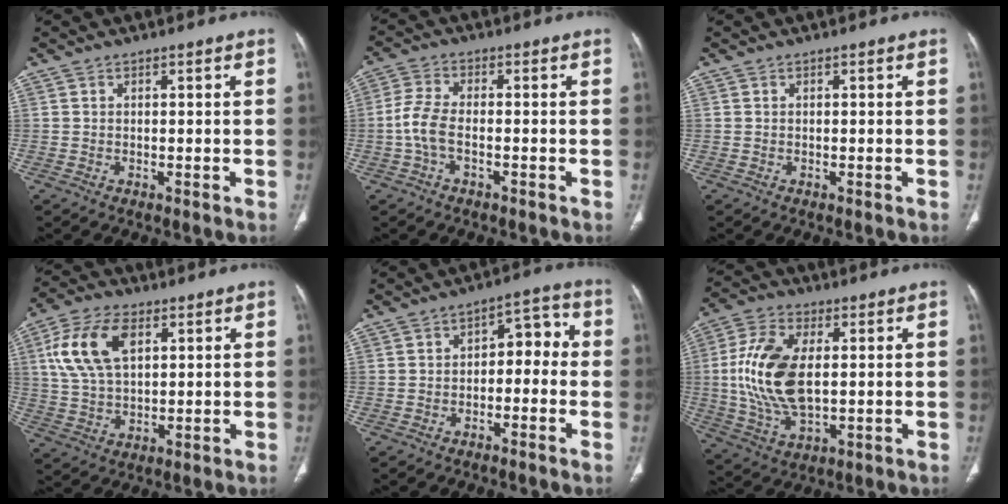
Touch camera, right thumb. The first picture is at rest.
{"total": 5.4, "force": [-1.4, 2.7, 4.5], "torque": [-0.109, 0.017, -0.032]}
{"total": 0.0}
{"total": 12.8, "force": [4.3, 7.2, 9.7], "torque": [-0.189, 0.001, 0.085]}
{"total": 6.8, "force": [-1.3, 4.3, 5.1], "torque": [-0.039, 0.045, -0.028]}
{"total": 15.5, "force": [1.2, 8.3, 13.1], "torque": [-0.273, -0.003, 0.026]}